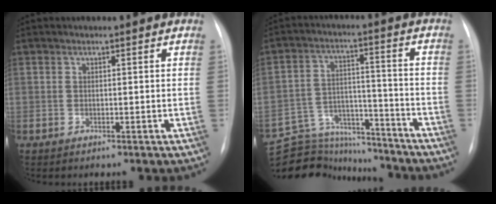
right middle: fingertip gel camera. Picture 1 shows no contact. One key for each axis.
{"total": 16.3, "fx": -15.4, "fy": 4.8, "fz": 2.3, "tx": -0.051, "ty": 0.044, "tz": -0.230}